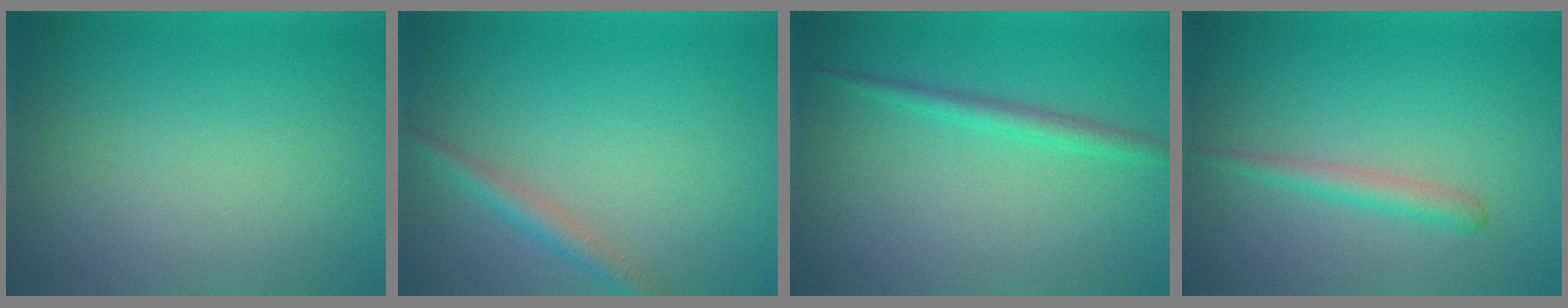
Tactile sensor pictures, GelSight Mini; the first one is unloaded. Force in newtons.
{"total": 2.1, "press": 2.1, "slide": 0.0}
{"total": 1.9, "press": 1.9, "slide": 0.0}
{"total": 1.9, "press": 1.9, "slide": 0.1}